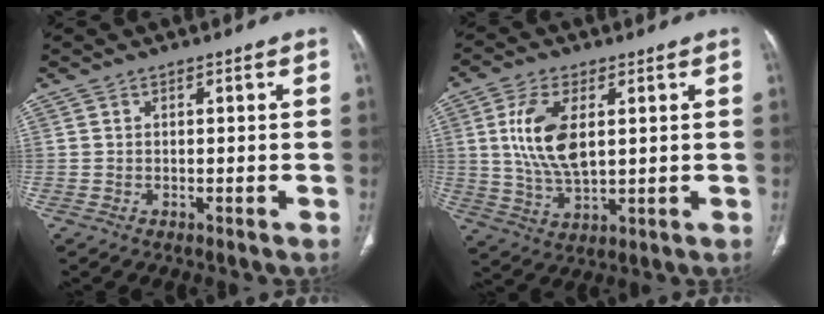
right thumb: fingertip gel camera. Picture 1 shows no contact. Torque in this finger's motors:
{"motor_torque": [1.18, 2.37, 1.34, -0.38, 0.37]}